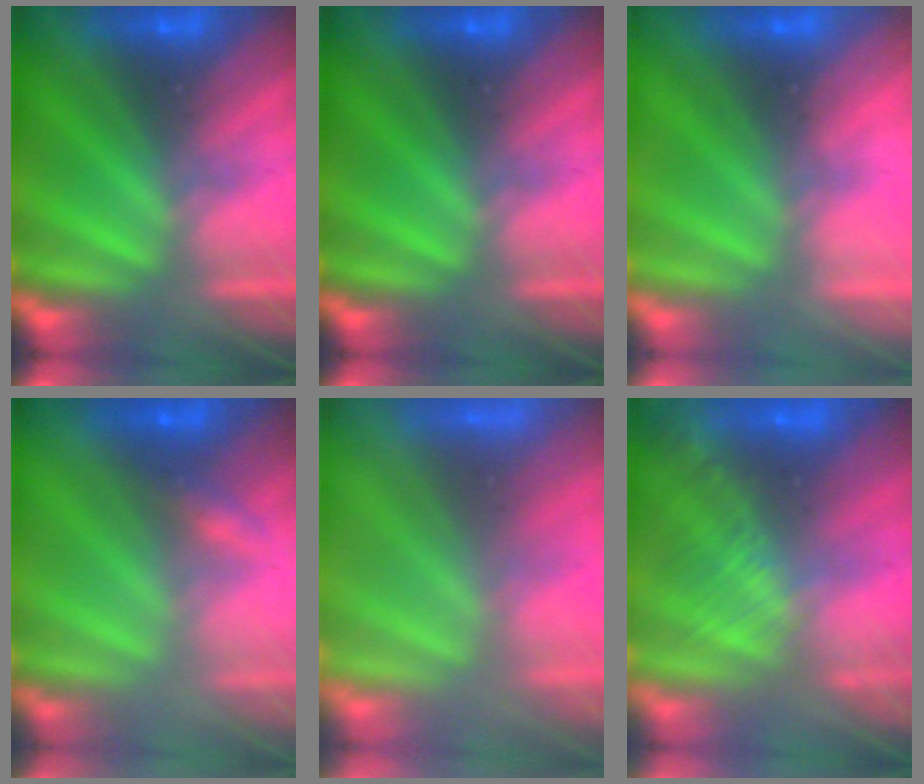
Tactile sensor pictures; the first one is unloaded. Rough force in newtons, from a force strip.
{"total": 0.0}
{"total": 2.3}
{"total": 2.4}
{"total": 8.5}
{"total": 2.9}